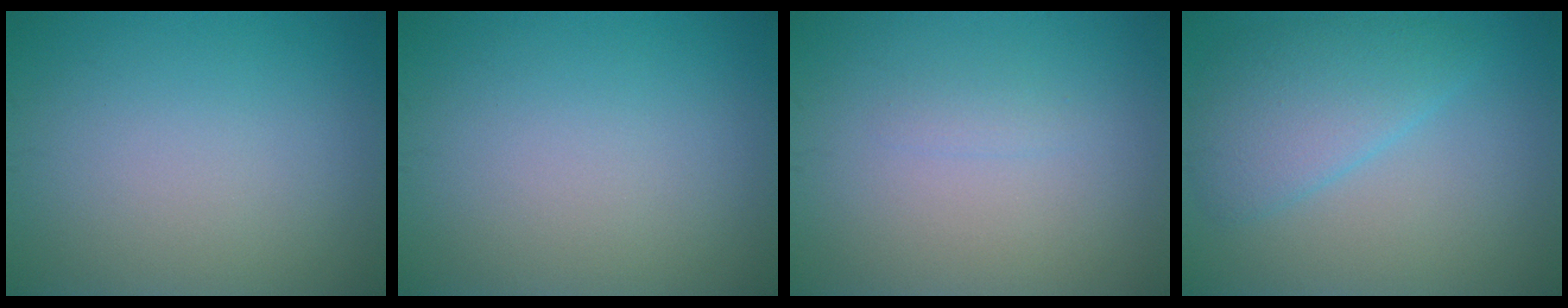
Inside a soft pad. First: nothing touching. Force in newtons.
{"total": 0.0}
{"total": 0.7, "press": 0.7, "slide": 0.1}
{"total": 4.3, "press": 4.3, "slide": 0.2}